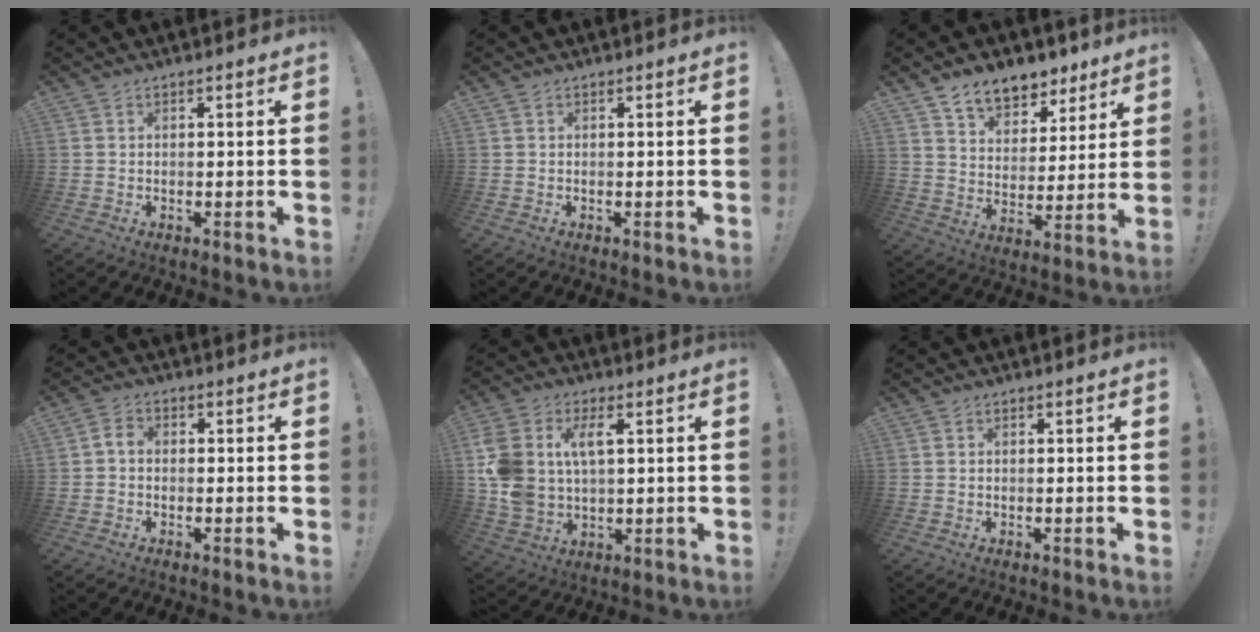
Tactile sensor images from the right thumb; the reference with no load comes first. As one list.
[{"total": 0.0}, {"total": 11.0, "force": [8.5, 6.0, 3.5], "torque": [-0.060, -0.059, 0.161]}, {"total": 2.6, "force": [-0.8, 1.8, 1.8], "torque": [-0.033, 0.013, -0.014]}, {"total": 12.4, "force": [4.0, 8.2, 8.3], "torque": [-0.171, -0.011, 0.075]}, {"total": 0.0}]